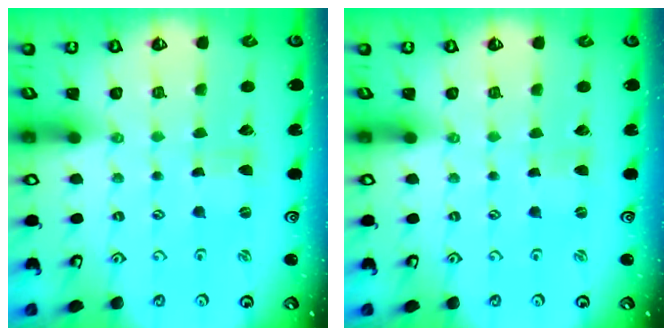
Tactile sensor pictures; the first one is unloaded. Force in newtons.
{"total": 0.0}